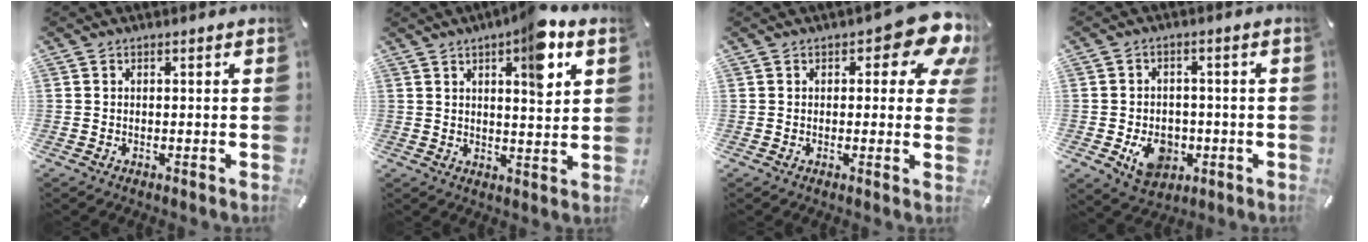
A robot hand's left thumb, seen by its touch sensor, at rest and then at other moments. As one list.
[{"total": 10.1, "force": [5.1, 2.8, 8.3], "torque": [-0.105, -0.028, 0.075]}, {"total": 9.9, "force": [5.0, 4.3, 7.3], "torque": [-0.085, -0.028, 0.080]}, {"total": 8.8, "force": [-2.4, 6.9, 4.8], "torque": [-0.065, 0.008, -0.041]}]